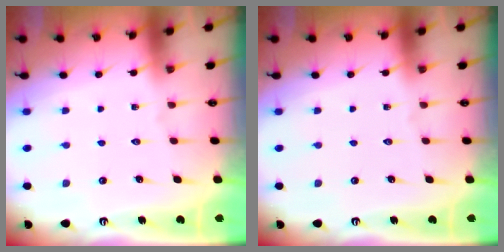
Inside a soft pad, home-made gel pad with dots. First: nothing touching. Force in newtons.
{"total": 0.0}